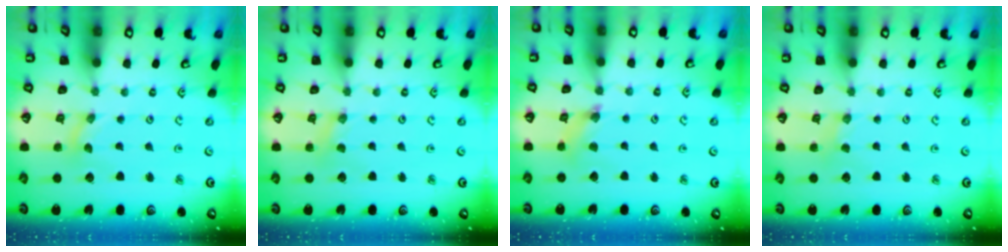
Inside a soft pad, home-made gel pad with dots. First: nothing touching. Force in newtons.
{"total": 1.0, "press": 1.0, "slide": 0.2}
{"total": 2.7, "press": 2.7, "slide": 0.4}
{"total": 0.7, "press": 0.7, "slide": 0.2}